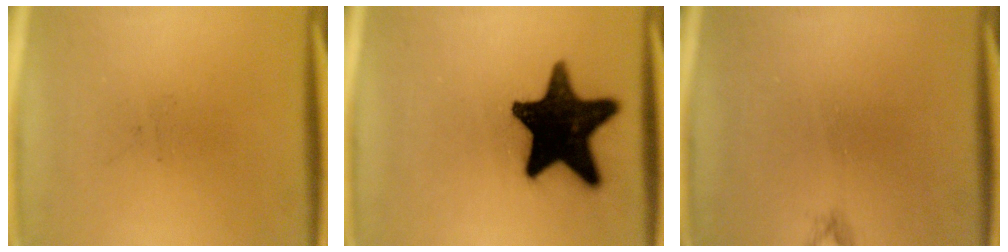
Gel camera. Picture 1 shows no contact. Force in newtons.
{"total": 19.5}
{"total": 0.6}